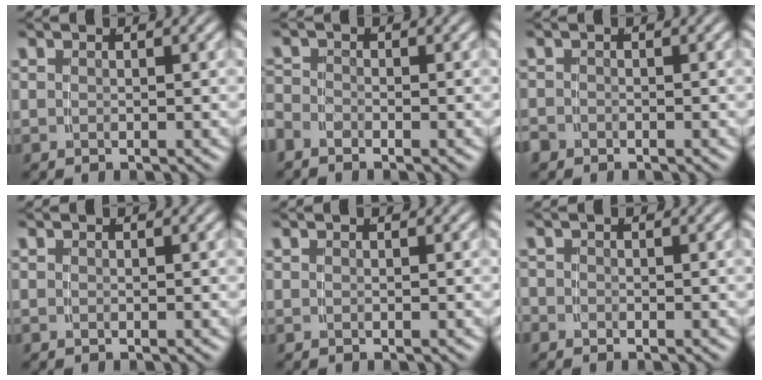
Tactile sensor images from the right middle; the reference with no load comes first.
{"total": 1.5, "force": [-1.2, 0.7, 0.3], "torque": [-0.011, -0.012, -0.022]}
{"total": 1.4, "force": [-1.2, 0.6, 0.0], "torque": [-0.001, -0.012, -0.017]}
{"total": 0.0}
{"total": 0.0}
{"total": 1.0, "force": [-0.7, 0.6, -0.1], "torque": [-0.002, -0.006, -0.014]}